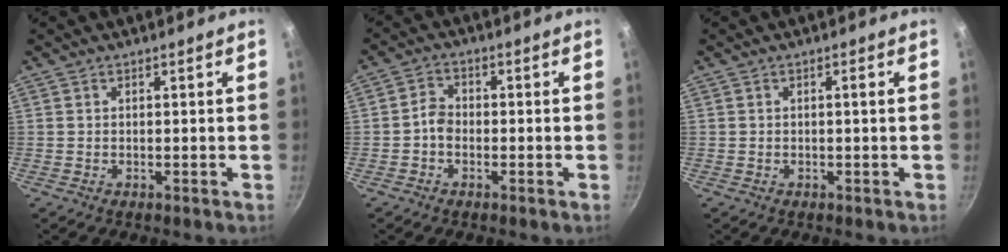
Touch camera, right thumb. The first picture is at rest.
{"total": 3.2, "force": [-1.0, 2.5, 1.7], "torque": [-0.023, 0.020, -0.026]}
{"total": 0.9, "force": [-0.1, 0.1, 0.9], "torque": [-0.018, 0.003, 0.002]}